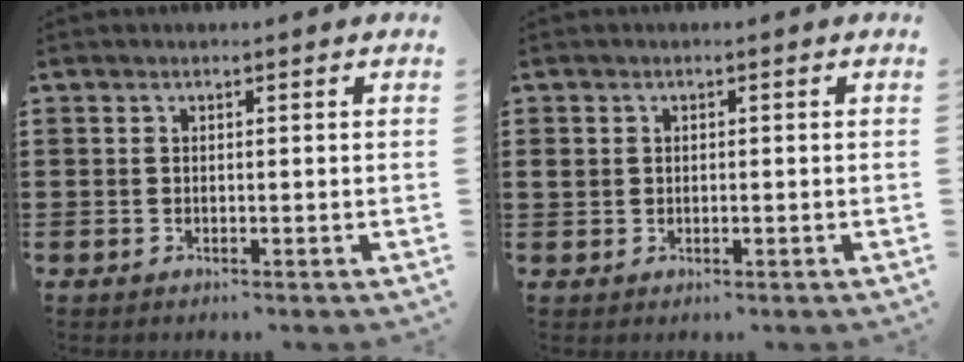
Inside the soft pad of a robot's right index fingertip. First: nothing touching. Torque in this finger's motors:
{"motor_torque": [0.14, 0.04, 0.00, 0.00]}